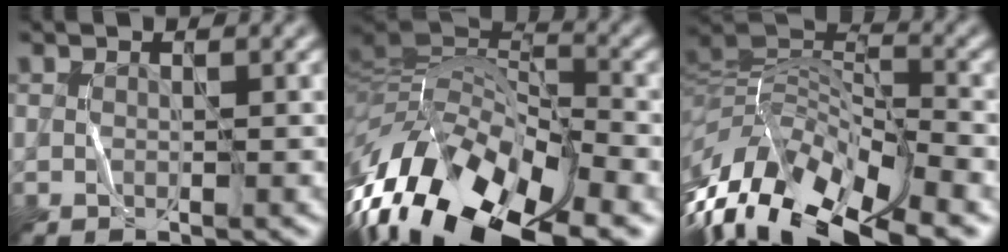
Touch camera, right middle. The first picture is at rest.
{"total": 15.7, "force": [-8.4, 6.5, 11.5], "torque": [-0.249, 0.009, -0.147]}
{"total": 14.3, "force": [-8.5, 5.6, 10.1], "torque": [-0.219, 0.009, -0.144]}